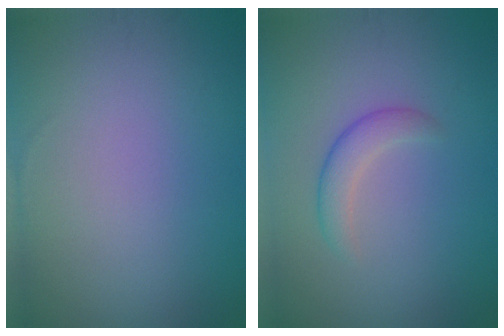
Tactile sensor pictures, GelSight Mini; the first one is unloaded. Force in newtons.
{"total": 2.1, "press": 2.1, "slide": 0.1}